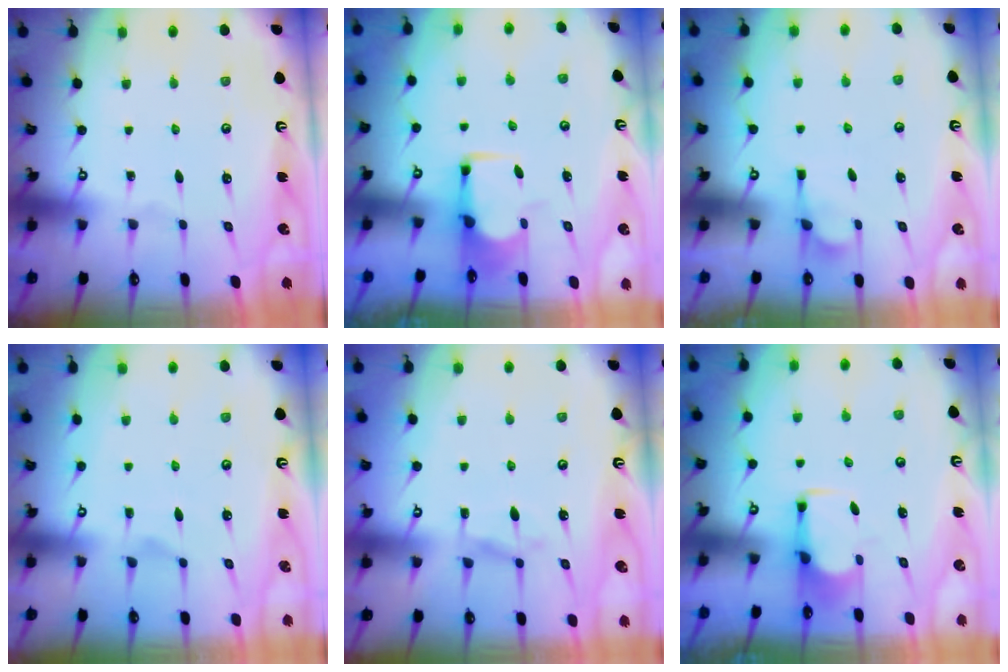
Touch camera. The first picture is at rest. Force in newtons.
{"total": 1.8, "press": 1.6, "slide": 0.8}
{"total": 6.8, "press": 6.7, "slide": 1.6}
{"total": 1.2, "press": 0.5, "slide": 1.1}
{"total": 1.6, "press": 0.4, "slide": 1.6}
{"total": 2.7, "press": 2.6, "slide": 0.9}